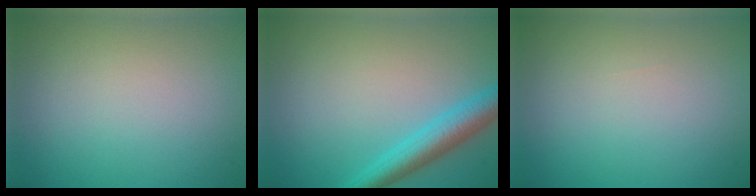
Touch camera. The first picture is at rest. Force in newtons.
{"total": 4.3, "press": 4.3, "slide": 0.2}
{"total": 0.0}